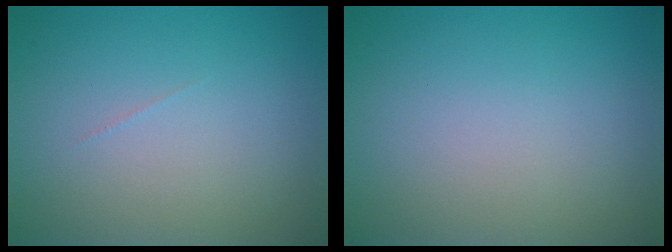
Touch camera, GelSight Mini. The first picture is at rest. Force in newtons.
{"total": 0.0}